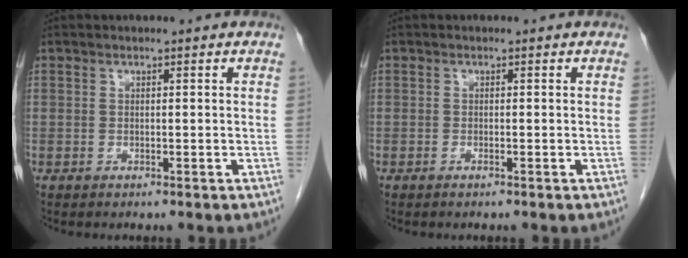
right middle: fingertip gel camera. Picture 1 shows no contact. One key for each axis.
{"total": 0.5, "fx": -0.4, "fy": 0.0, "fz": 0.4, "tx": -0.009, "ty": 0.000, "tz": -0.006}